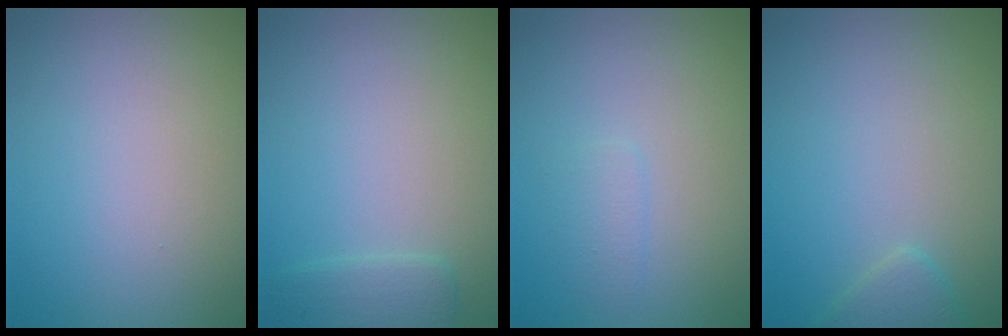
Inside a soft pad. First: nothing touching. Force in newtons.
{"total": 1.8, "press": 1.8, "slide": 0.1}
{"total": 1.1, "press": 1.1, "slide": 0.1}
{"total": 1.6, "press": 1.6, "slide": 0.1}